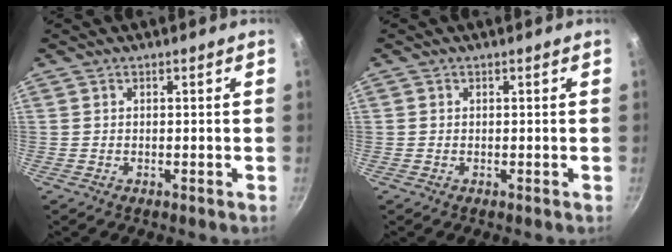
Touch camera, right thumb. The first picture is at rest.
{"total": 0.0}